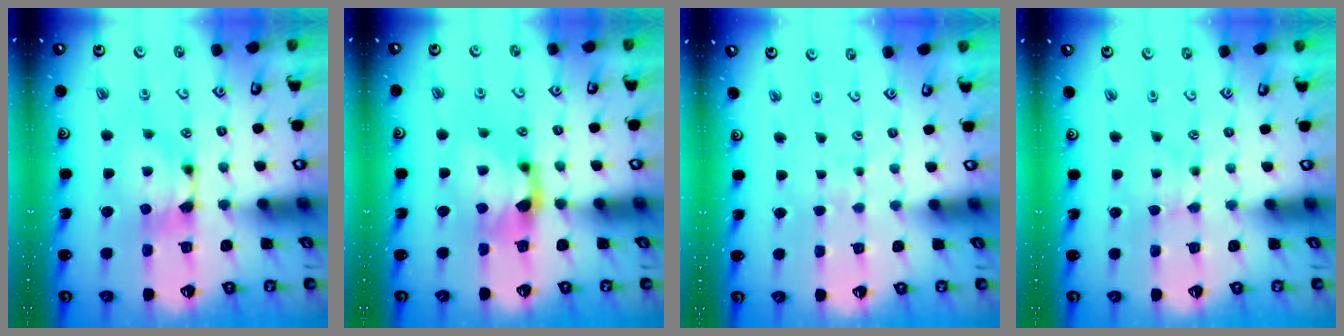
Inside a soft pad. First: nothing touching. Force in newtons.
{"total": 1.3, "press": 0.5, "slide": 1.2}
{"total": 4.4, "press": 4.4, "slide": 0.3}
{"total": 2.7, "press": 2.7, "slide": 0.4}